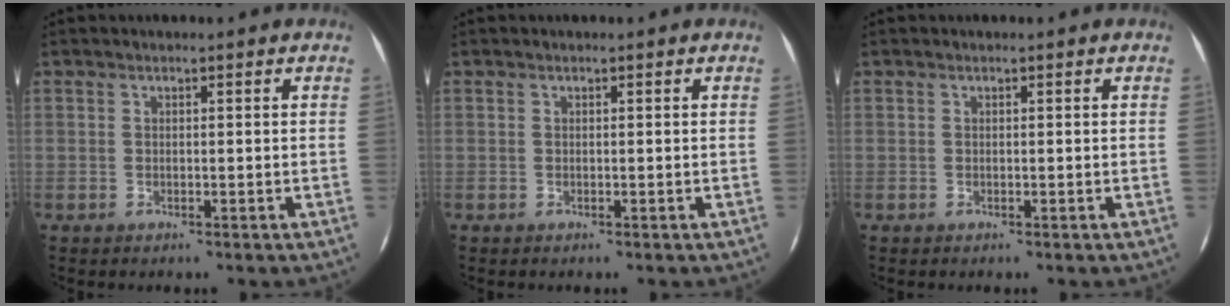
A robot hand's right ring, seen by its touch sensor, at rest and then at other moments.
{"total": 0.0}
{"total": 0.0}